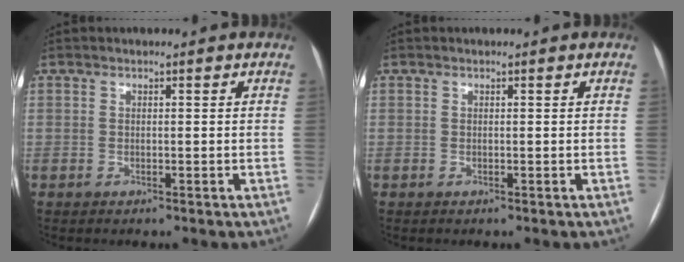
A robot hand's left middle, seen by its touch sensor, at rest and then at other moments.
{"total": 0.0}